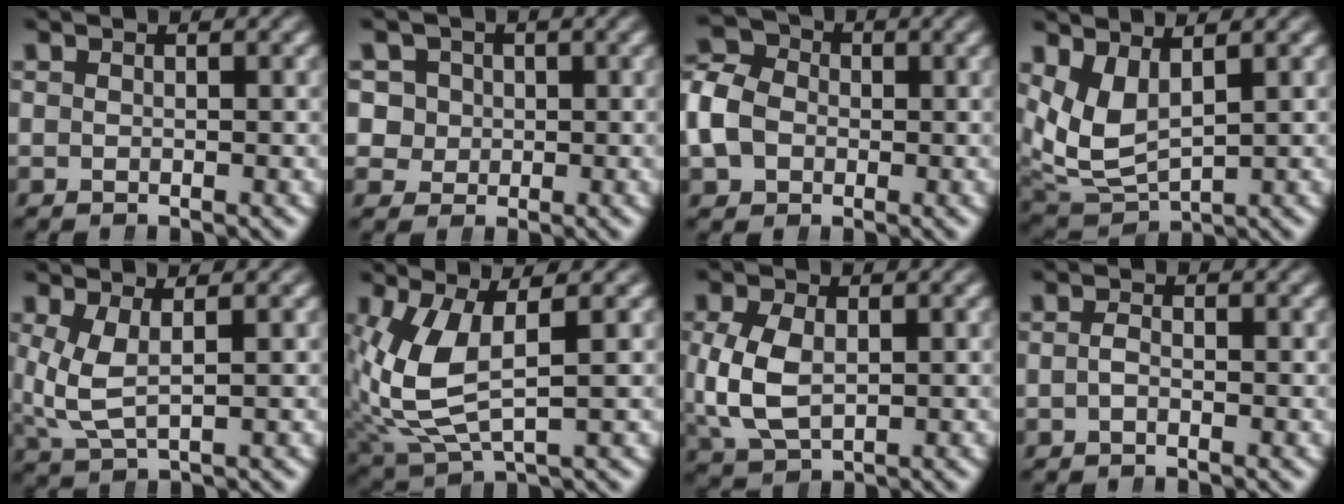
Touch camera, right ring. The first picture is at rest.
{"total": 6.4, "force": [0.3, 6.0, 2.1], "torque": [-0.064, -0.020, 0.009]}
{"total": 6.7, "force": [0.3, 5.8, 3.2], "torque": [-0.074, 0.005, -0.003]}
{"total": 7.5, "force": [1.1, 6.1, 4.2], "torque": [-0.121, -0.022, 0.025]}
{"total": 4.6, "force": [0.2, 3.0, 3.5], "torque": [-0.097, -0.017, 0.018]}
{"total": 6.7, "force": [0.0, 4.0, 5.4], "torque": [-0.143, -0.022, 0.022]}
{"total": 5.6, "force": [-0.2, 4.2, 3.7], "torque": [-0.107, -0.018, 0.016]}
{"total": 1.1, "force": [-0.8, 0.4, 0.6], "torque": [-0.021, -0.006, -0.014]}